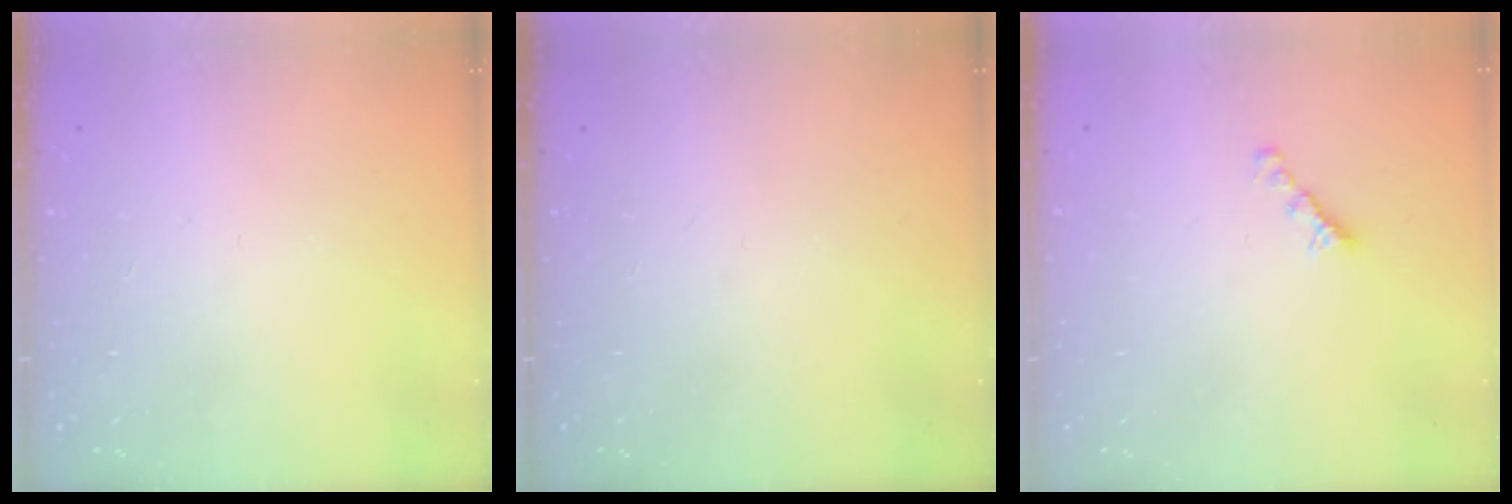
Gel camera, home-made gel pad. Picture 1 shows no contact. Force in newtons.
{"total": 0.0}
{"total": 2.7, "press": 2.6, "slide": 0.8}